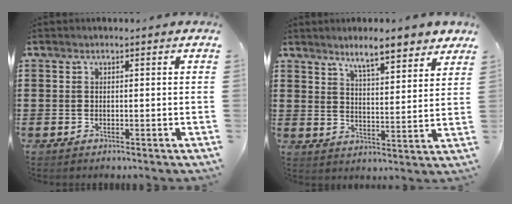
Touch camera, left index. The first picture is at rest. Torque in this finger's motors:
{"motor_torque": [2.14, 0.00, 0.49, 0.14]}